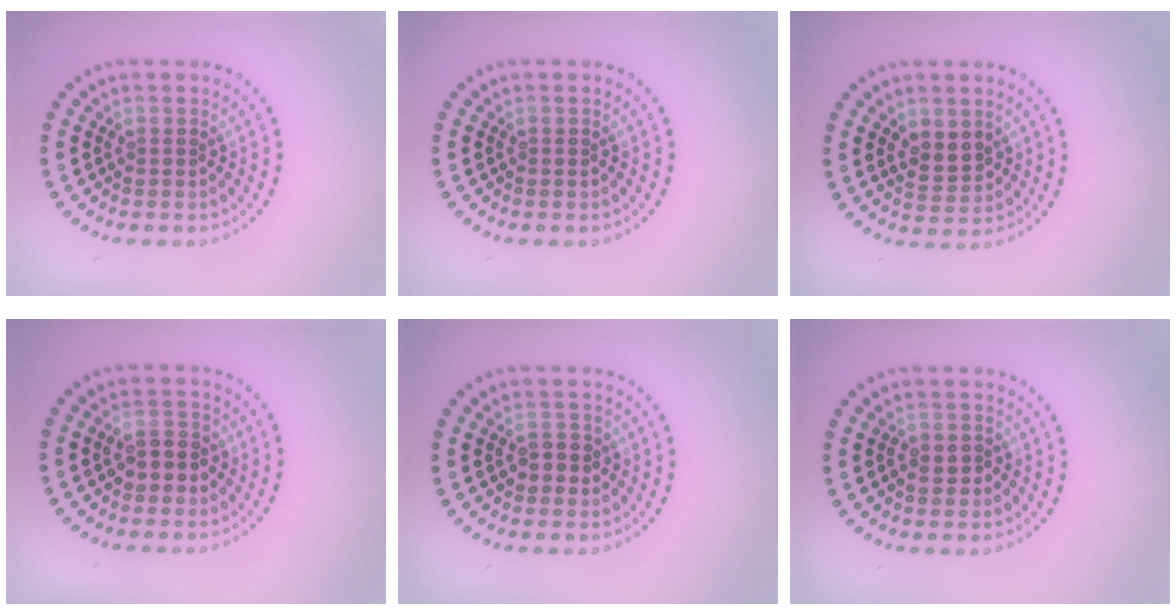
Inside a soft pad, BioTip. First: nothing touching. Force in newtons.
{"total": 0.0}
{"total": 2.4, "press": 2.3, "slide": 0.7}
{"total": 2.4, "press": 2.3, "slide": 0.6}
{"total": 1.9, "press": 1.8, "slide": 0.4}
{"total": 1.3, "press": 1.2, "slide": 0.4}